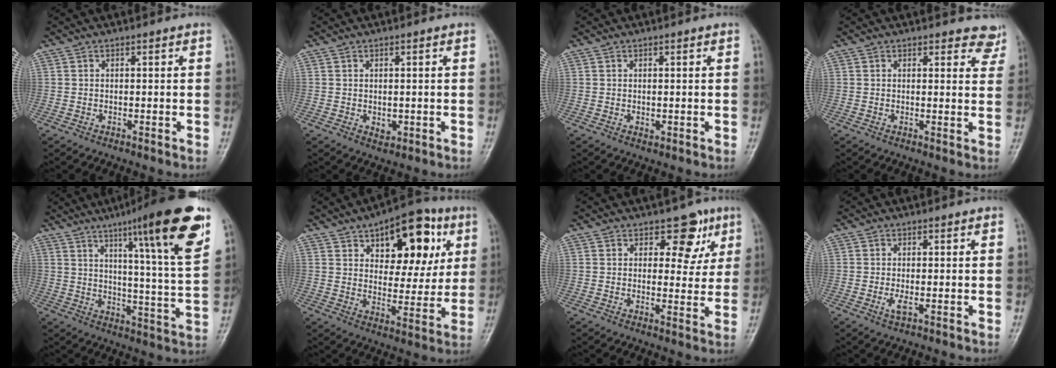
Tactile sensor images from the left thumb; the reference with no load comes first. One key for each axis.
{"total": 2.0, "fx": -0.1, "fy": 1.4, "fz": 1.5, "tx": -0.015, "ty": -0.004, "tz": 0.004}
{"total": 1.1, "fx": 0.1, "fy": 0.7, "fz": 0.8, "tx": -0.010, "ty": -0.003, "tz": 0.005}
{"total": 4.6, "fx": 4.1, "fy": 1.8, "fz": 0.8, "tx": 0.023, "ty": -0.026, "tz": 0.029}
{"total": 20.4, "fx": 11.2, "fy": 1.9, "fz": 16.9, "tx": -0.219, "ty": -0.046, "tz": 0.160}
{"total": 17.6, "fx": 7.4, "fy": 9.3, "fz": 12.9, "tx": -0.120, "ty": -0.015, "tz": 0.106}
{"total": 6.7, "fx": 3.4, "fy": 4.4, "fz": 3.8, "tx": -0.005, "ty": -0.014, "tz": 0.040}
{"total": 1.9, "fx": -0.4, "fy": 0.7, "fz": 1.8, "tx": -0.039, "ty": -0.006, "tz": -0.007}